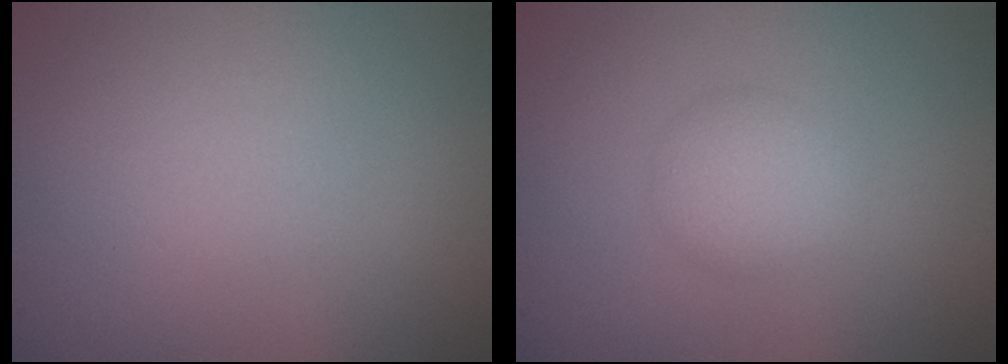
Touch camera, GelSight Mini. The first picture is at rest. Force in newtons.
{"total": 2.6, "press": 2.6, "slide": 0.0}